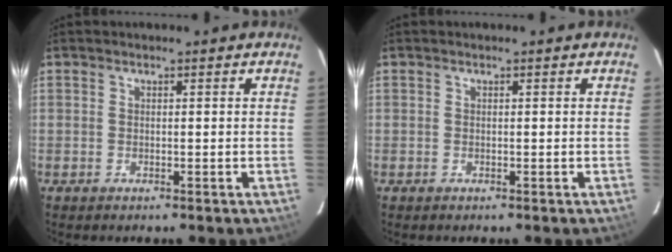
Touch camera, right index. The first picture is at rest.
{"total": 0.0}